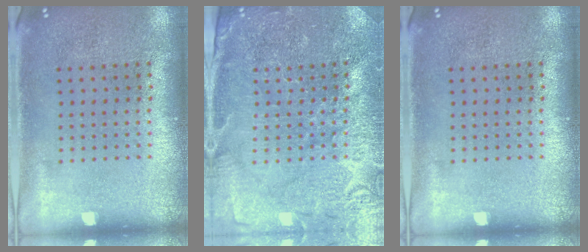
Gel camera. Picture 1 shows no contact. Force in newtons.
{"total": 3.7, "press": 3.6, "slide": 0.9}
{"total": 0.0}